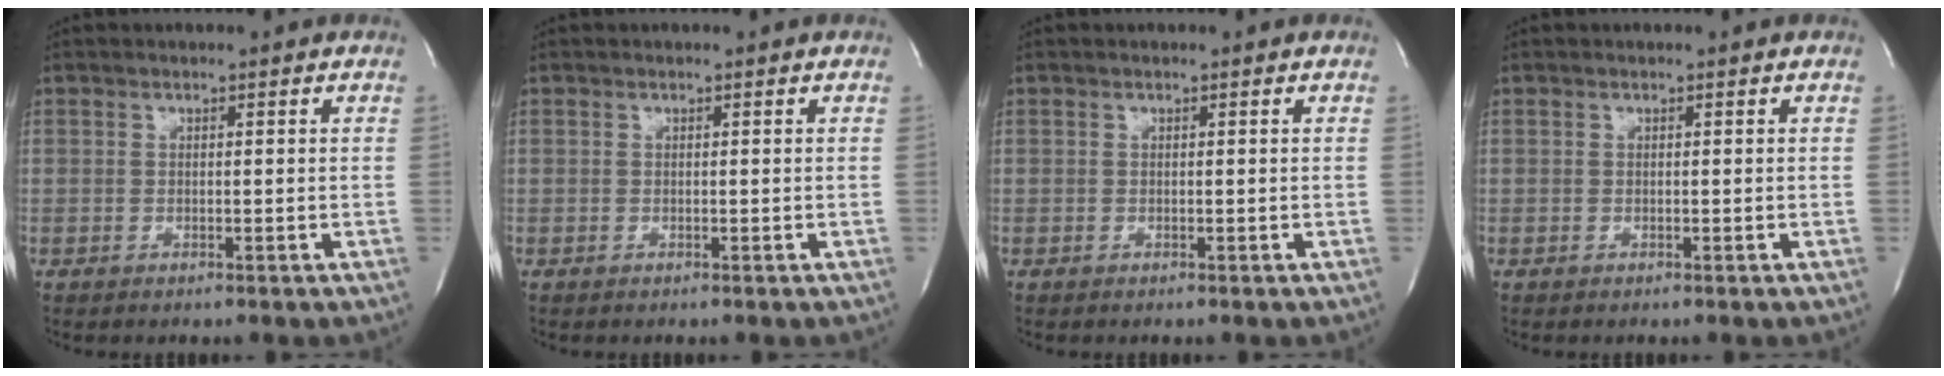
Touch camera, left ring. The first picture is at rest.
{"total": 0.0}
{"total": 0.0}
{"total": 0.0}